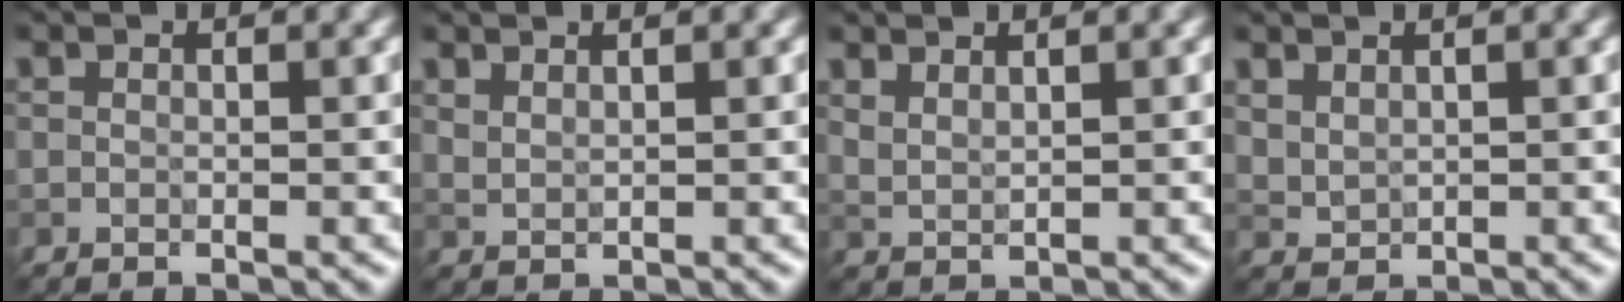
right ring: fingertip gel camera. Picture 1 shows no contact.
{"total": 1.2, "force": [1.1, 0.3, 0.4], "torque": [-0.012, -0.002, 0.023]}
{"total": 1.6, "force": [1.4, 0.4, 0.7], "torque": [-0.018, 0.000, 0.029]}
{"total": 1.3, "force": [1.0, 0.7, 0.5], "torque": [-0.011, -0.001, 0.027]}